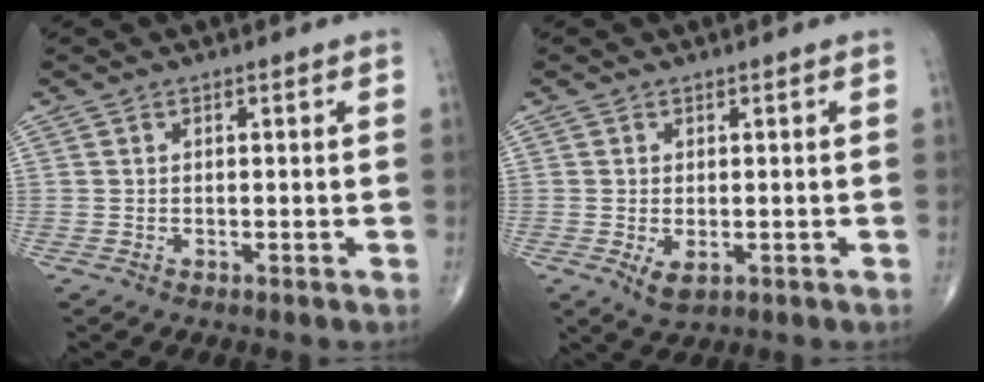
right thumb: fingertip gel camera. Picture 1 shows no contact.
{"total": 2.9, "force": [-0.8, 1.6, 2.4], "torque": [-0.039, -0.006, -0.004]}